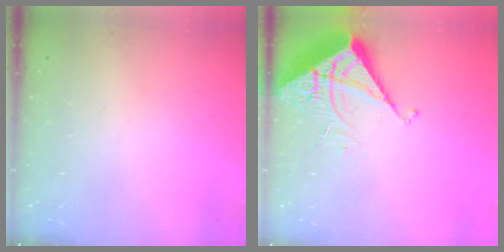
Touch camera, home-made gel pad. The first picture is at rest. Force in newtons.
{"total": 7.0, "press": 7.0, "slide": 0.3}